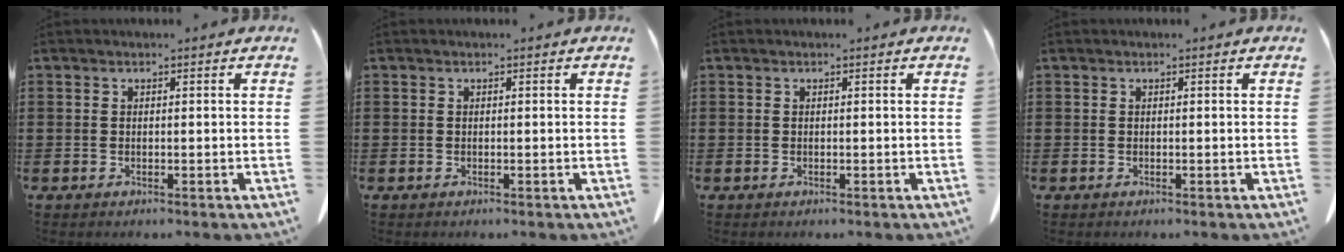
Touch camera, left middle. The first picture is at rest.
{"total": 0.0}
{"total": 0.0}
{"total": 0.0}